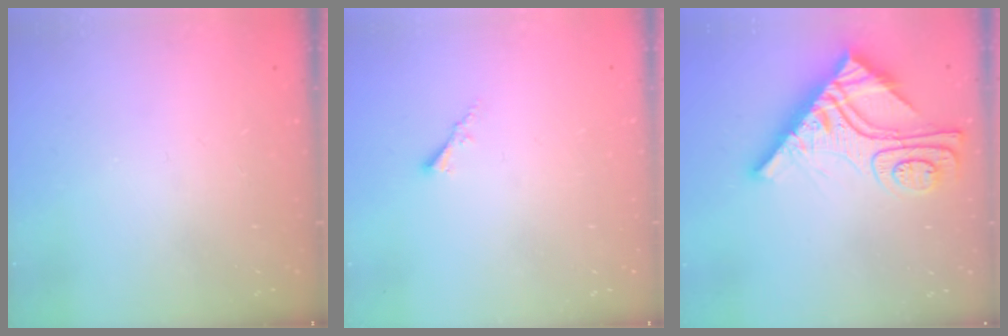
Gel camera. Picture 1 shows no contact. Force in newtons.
{"total": 1.7, "press": 1.6, "slide": 0.4}
{"total": 17.0, "press": 16.9, "slide": 1.4}